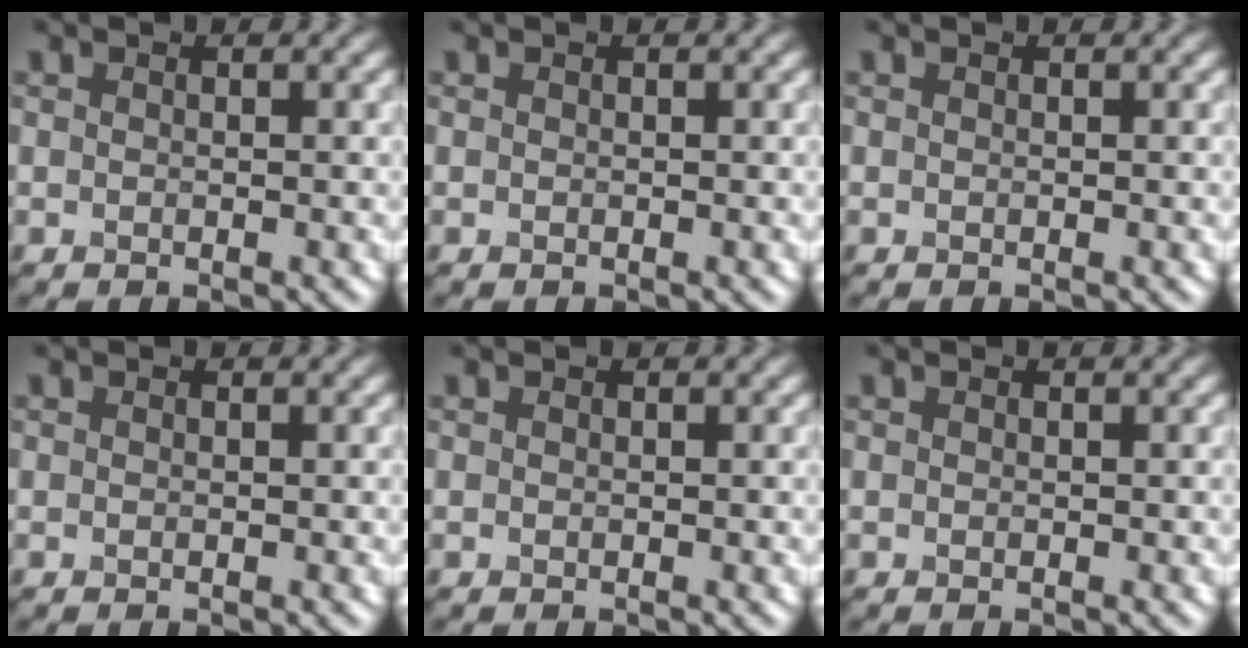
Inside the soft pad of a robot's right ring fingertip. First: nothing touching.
{"total": 0.0}
{"total": 0.0}
{"total": 0.0}
{"total": 0.0}
{"total": 0.0}